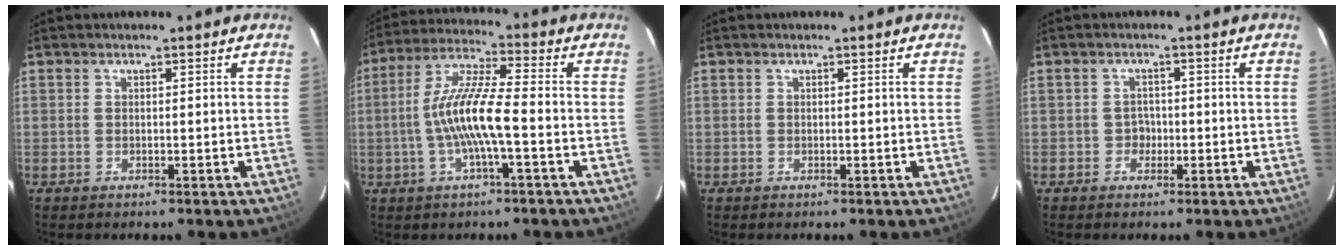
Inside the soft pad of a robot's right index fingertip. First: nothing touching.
{"total": 10.9, "force": [-2.3, 1.0, 10.6], "torque": [-0.216, 0.008, -0.046]}
{"total": 0.0}
{"total": 1.9, "force": [-0.8, 1.8, 0.1], "torque": [0.000, 0.007, -0.012]}